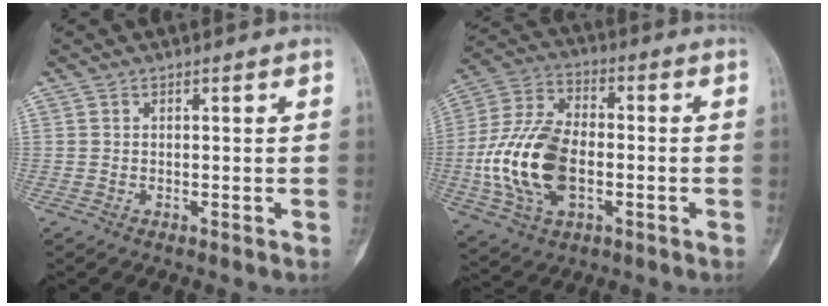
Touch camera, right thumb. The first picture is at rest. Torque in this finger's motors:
{"motor_torque": [2.35, 2.28, 1.45, -0.55, 0.24]}